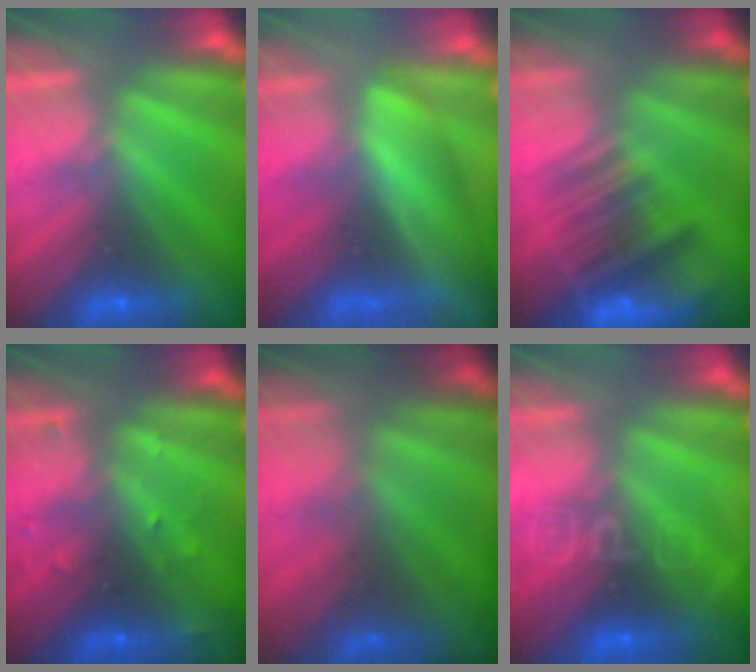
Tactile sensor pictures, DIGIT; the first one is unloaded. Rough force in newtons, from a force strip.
{"total": 3.6}
{"total": 5.9}
{"total": 2.9}
{"total": 10.5}
{"total": 7.6}